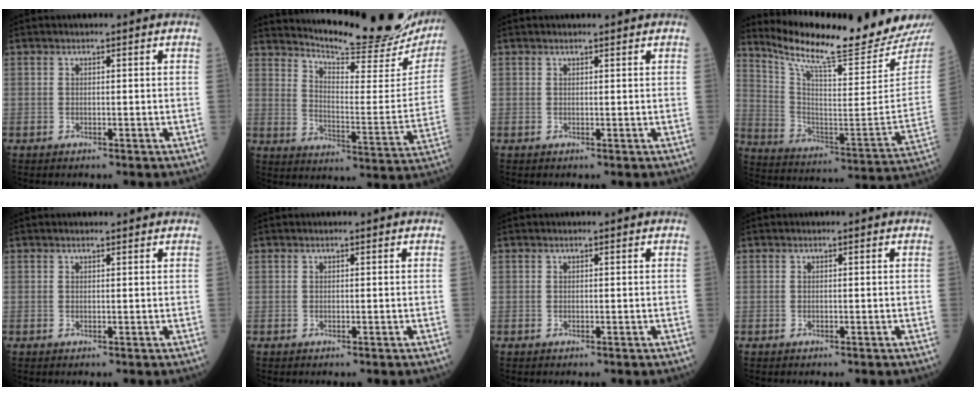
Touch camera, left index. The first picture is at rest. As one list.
[{"total": 24.2, "force": [22.3, 2.5, 8.8], "torque": [-0.142, -0.079, 0.288]}, {"total": 1.2, "force": [1.2, 0.0, 0.3], "torque": [-0.007, 0.007, 0.018]}, {"total": 21.3, "force": [19.7, -0.6, 8.1], "torque": [-0.154, -0.095, 0.295]}, {"total": 1.5, "force": [1.4, 0.0, 0.4], "torque": [-0.009, 0.007, 0.020]}, {"total": 0.0}, {"total": 0.0}, {"total": 0.0}]